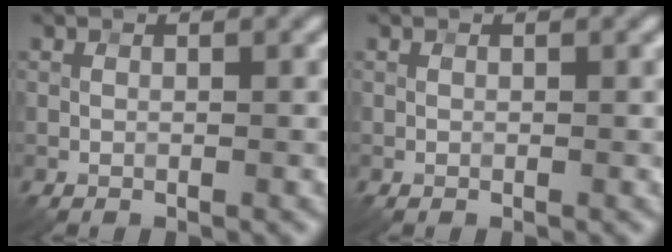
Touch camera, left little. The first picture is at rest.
{"total": 0.0}